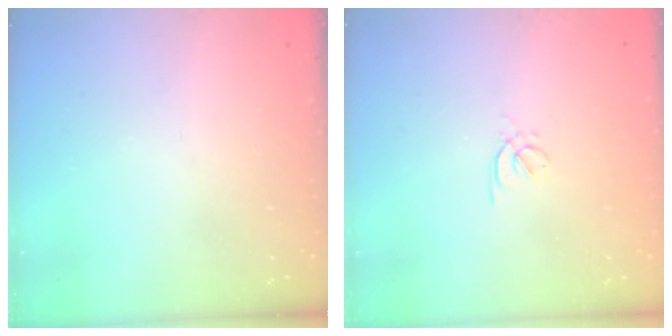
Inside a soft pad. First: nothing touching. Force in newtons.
{"total": 1.6, "press": 1.5, "slide": 0.5}